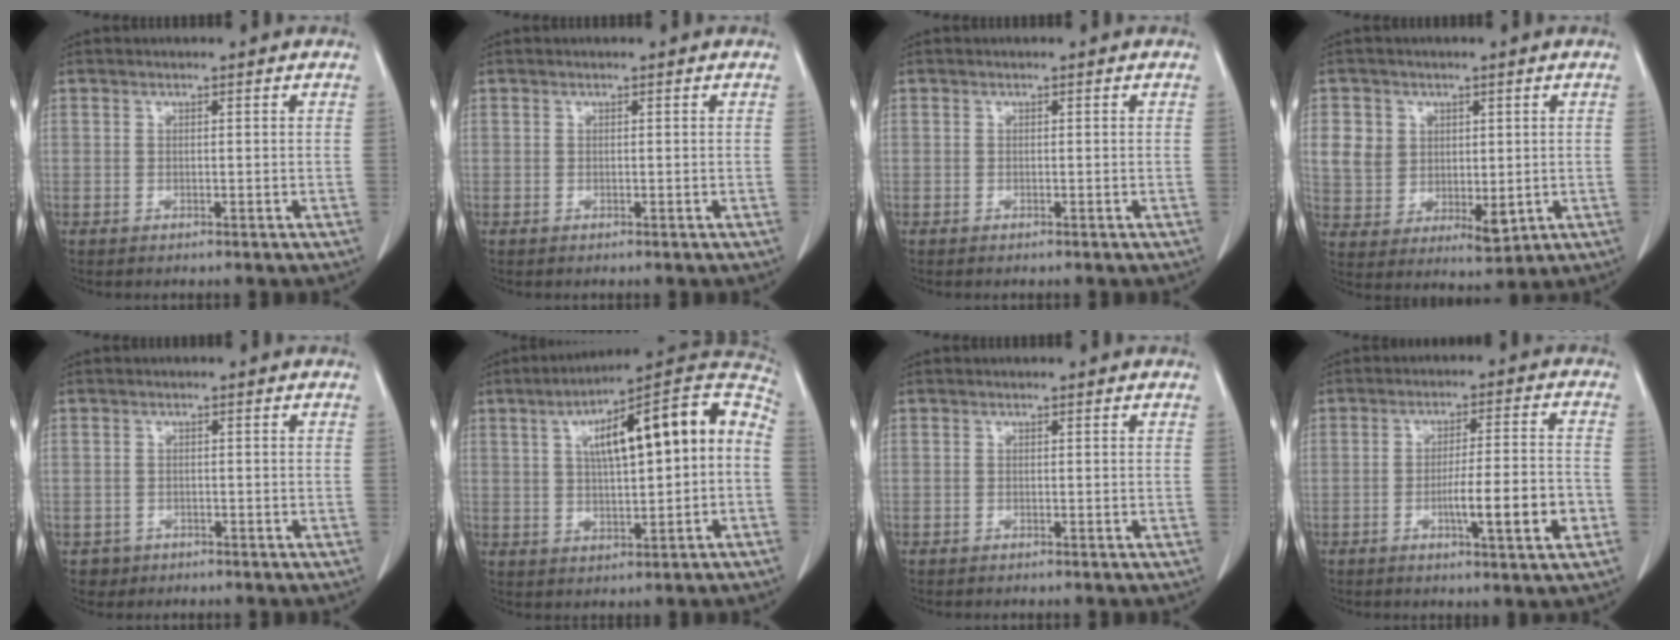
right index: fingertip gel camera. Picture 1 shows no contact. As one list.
[{"total": 0.0}, {"total": 0.0}, {"total": 8.9, "force": [2.1, 7.3, 4.7], "torque": [-0.090, 0.001, 0.057]}, {"total": 2.1, "force": [-1.1, 1.7, -0.2], "torque": [0.001, 0.009, -0.018]}, {"total": 18.1, "force": [2.6, 3.9, 17.5], "torque": [-0.267, 0.047, 0.036]}, {"total": 0.0}, {"total": 9.4, "force": [-3.2, 0.4, 8.8], "torque": [-0.138, 0.000, -0.048]}]